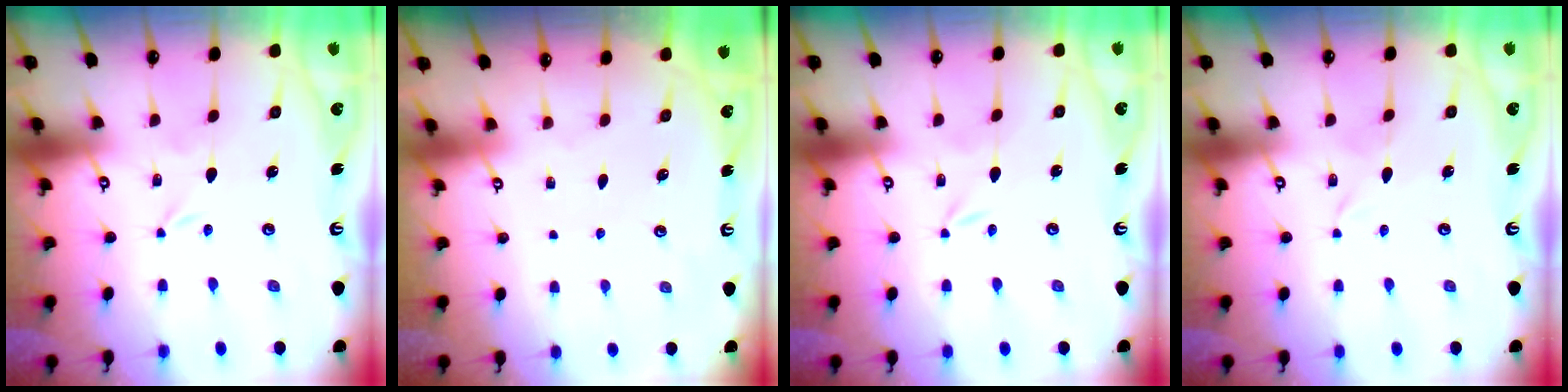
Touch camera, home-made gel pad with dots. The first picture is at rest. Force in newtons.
{"total": 0.0}
{"total": 0.0}
{"total": 1.8, "press": 1.8, "slide": 0.2}